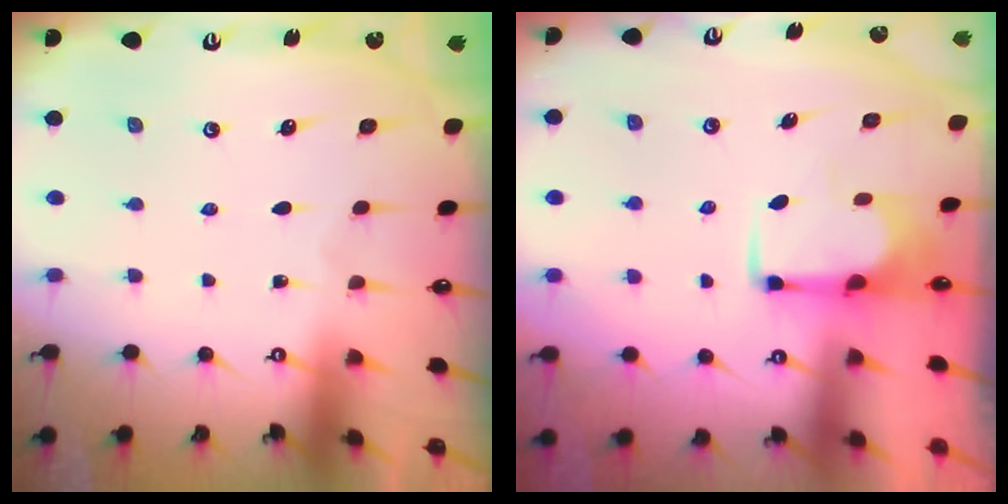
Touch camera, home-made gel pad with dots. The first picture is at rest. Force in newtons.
{"total": 1.8, "press": 1.7, "slide": 0.6}